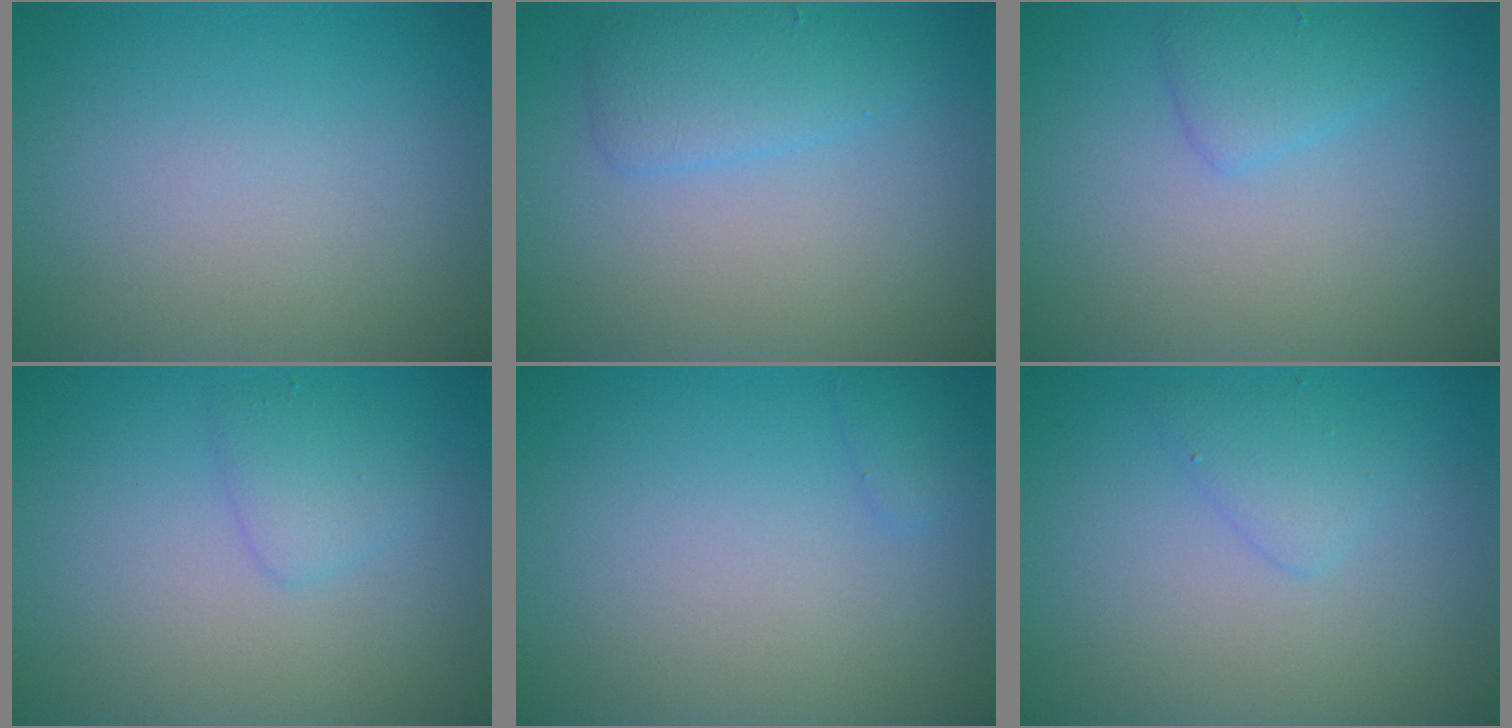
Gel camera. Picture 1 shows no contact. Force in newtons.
{"total": 2.6, "press": 2.6, "slide": 0.1}
{"total": 1.8, "press": 1.8, "slide": 0.2}
{"total": 1.7, "press": 1.7, "slide": 0.2}
{"total": 0.8, "press": 0.8, "slide": 0.0}
{"total": 1.7, "press": 1.6, "slide": 0.1}